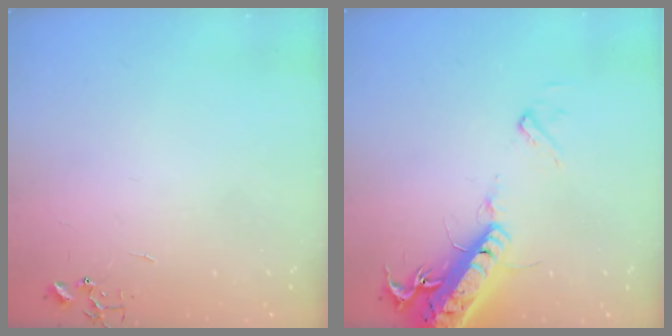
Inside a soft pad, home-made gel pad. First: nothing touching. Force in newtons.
{"total": 18.9, "press": 18.5, "slide": 3.9}